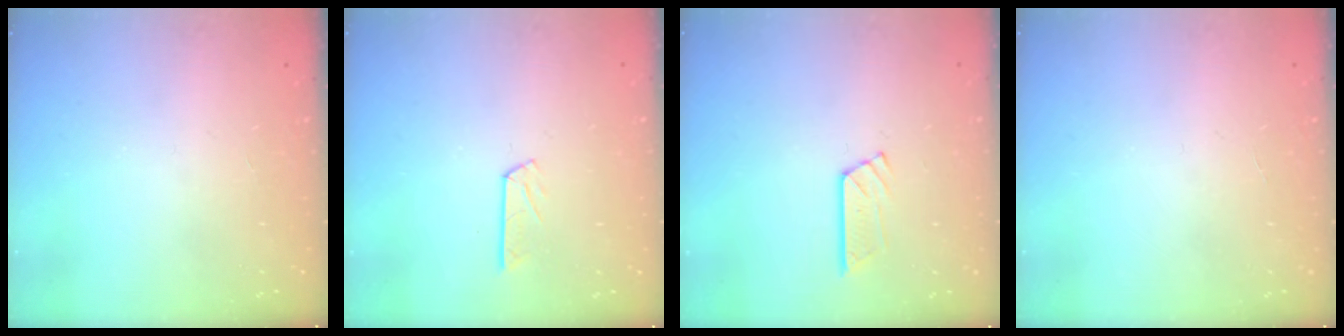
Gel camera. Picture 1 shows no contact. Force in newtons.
{"total": 4.7, "press": 4.7, "slide": 0.5}
{"total": 4.8, "press": 4.7, "slide": 0.5}
{"total": 0.0}